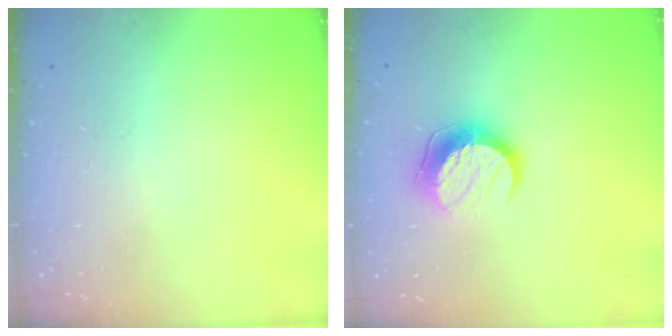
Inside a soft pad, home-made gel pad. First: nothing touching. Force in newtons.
{"total": 10.1, "press": 10.1, "slide": 0.9}